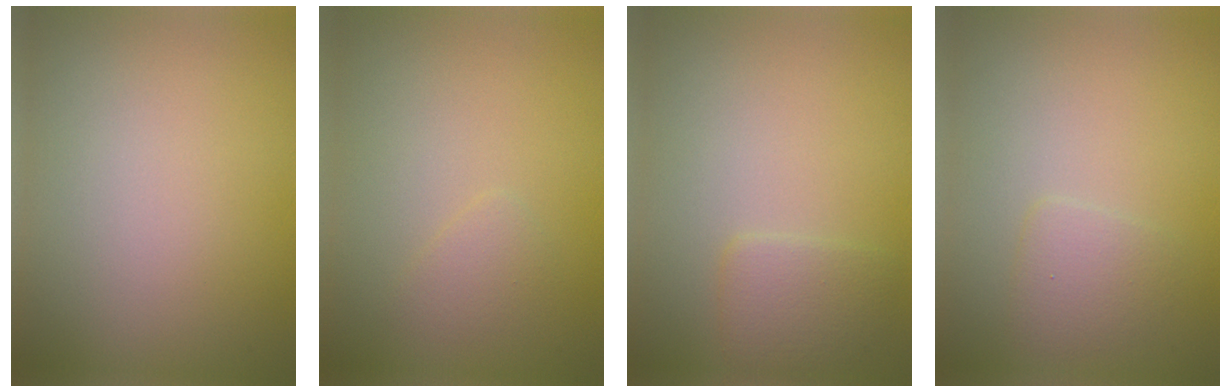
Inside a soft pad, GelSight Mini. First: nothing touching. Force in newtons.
{"total": 1.1, "press": 1.1, "slide": 0.1}
{"total": 2.0, "press": 2.0, "slide": 0.1}
{"total": 1.6, "press": 1.6, "slide": 0.1}